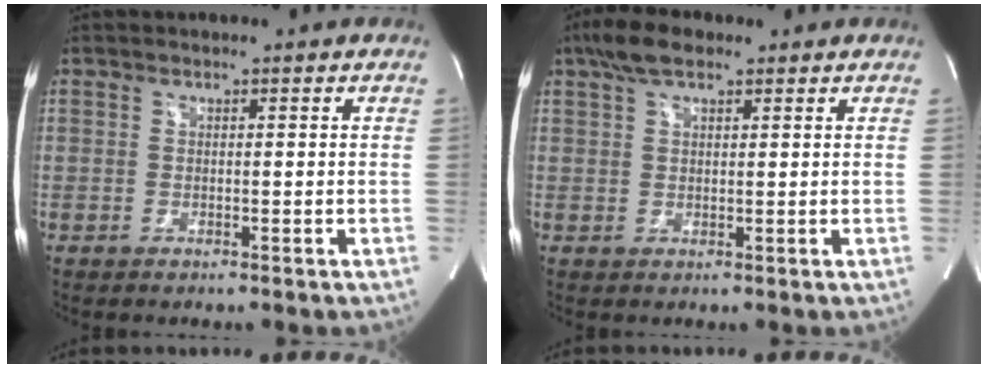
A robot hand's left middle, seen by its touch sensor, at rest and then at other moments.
{"total": 5.1, "force": [3.4, 1.8, 3.3], "torque": [-0.075, 0.020, 0.062]}